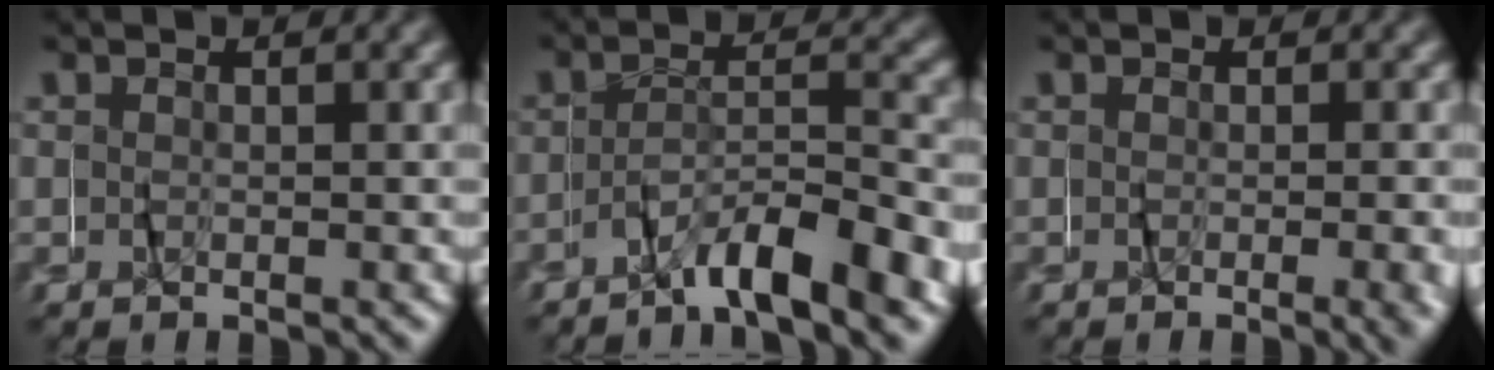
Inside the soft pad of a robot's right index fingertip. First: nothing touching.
{"total": 5.3, "force": [-5.0, -0.6, 1.7], "torque": [-0.035, 0.003, -0.090]}
{"total": 1.6, "force": [-0.8, -0.6, 1.3], "torque": [-0.023, -0.009, -0.008]}